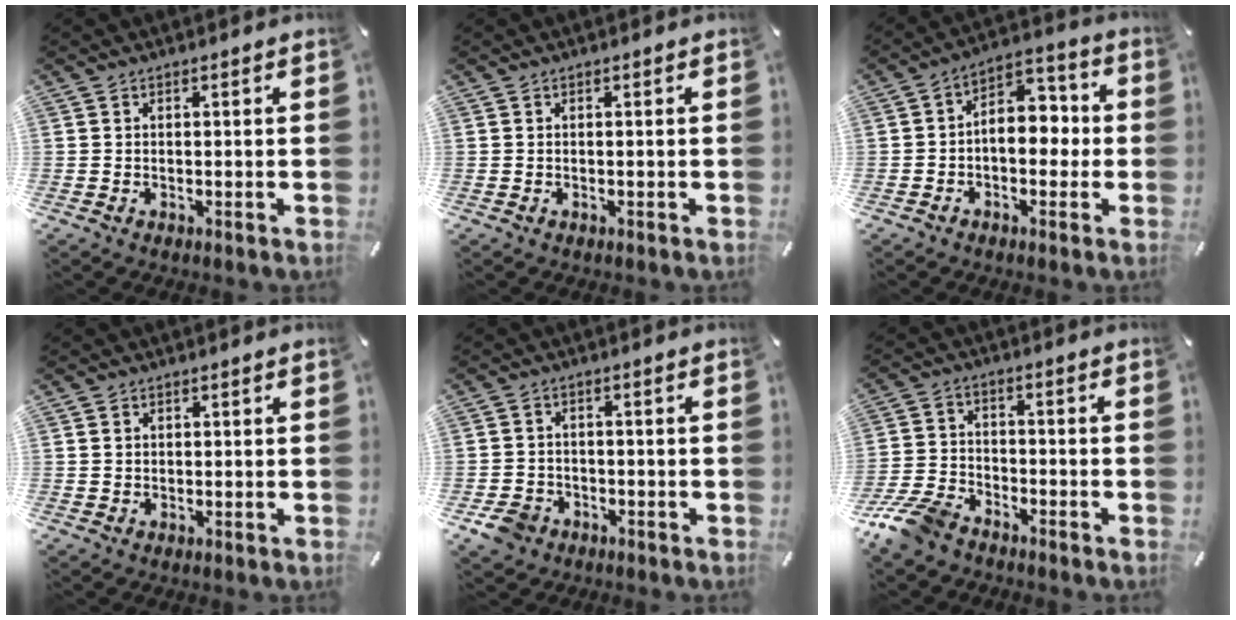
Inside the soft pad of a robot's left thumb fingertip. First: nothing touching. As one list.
[{"total": 0.0}, {"total": 7.9, "force": [-0.9, 5.5, 5.6], "torque": [-0.070, -0.001, -0.021]}, {"total": 1.4, "force": [0.4, 1.3, 0.3], "torque": [-0.001, 0.002, 0.005]}, {"total": 5.3, "force": [-2.9, 4.1, 1.7], "torque": [-0.043, 0.013, -0.055]}, {"total": 9.1, "force": [-7.2, 4.2, 3.6], "torque": [-0.083, 0.032, -0.141]}]